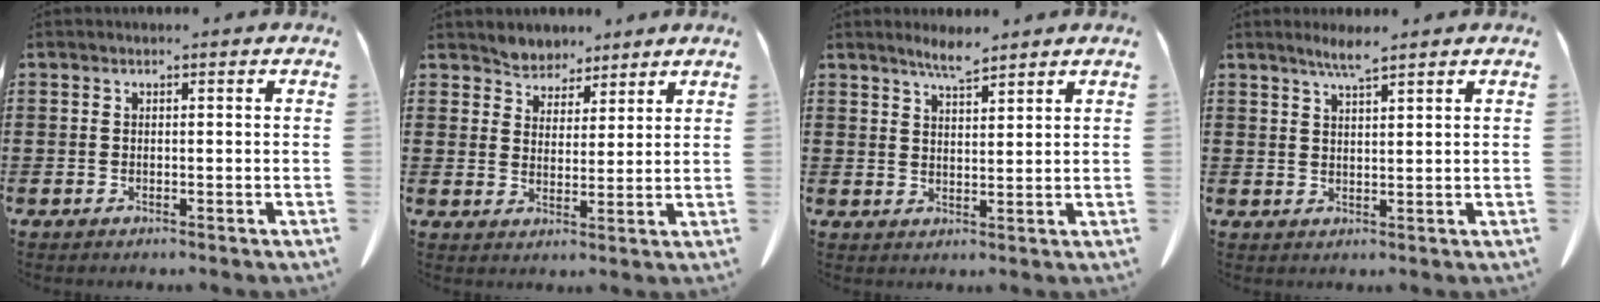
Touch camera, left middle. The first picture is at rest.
{"total": 3.9, "force": [3.6, 1.5, -0.6], "torque": [-0.008, -0.011, 0.068]}
{"total": 3.9, "force": [3.4, 0.3, 1.9], "torque": [-0.044, -0.008, 0.062]}
{"total": 3.5, "force": [2.7, 0.0, 2.1], "torque": [-0.048, -0.004, 0.049]}